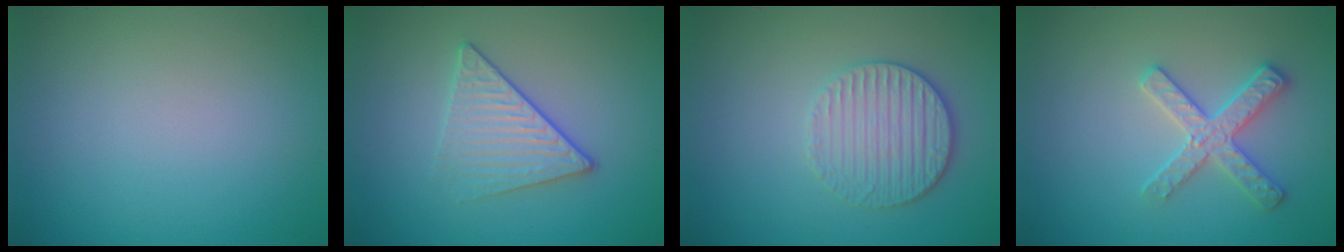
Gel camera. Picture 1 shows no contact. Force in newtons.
{"total": 2.7, "press": 2.4, "slide": 1.2}
{"total": 3.4, "press": 3.2, "slide": 1.1}
{"total": 2.9, "press": 2.9, "slide": 0.1}